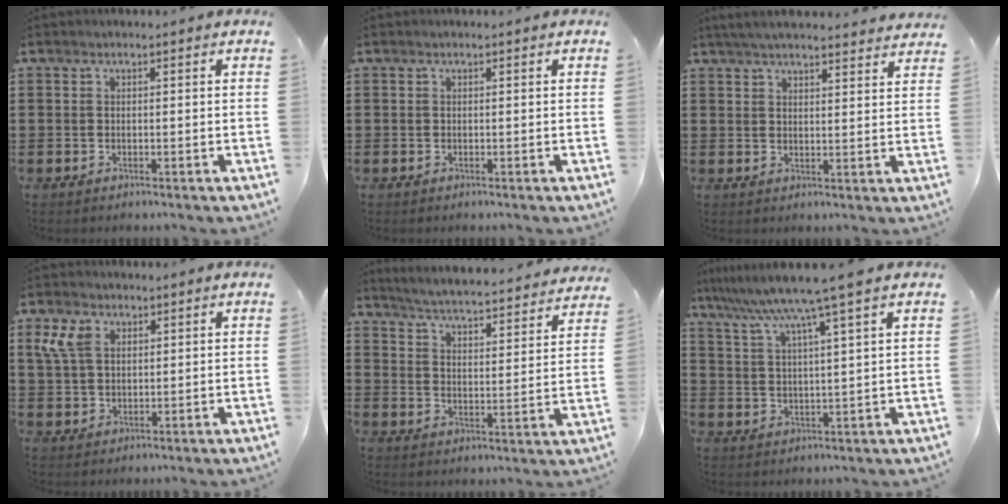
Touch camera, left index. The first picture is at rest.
{"total": 0.0}
{"total": 4.1, "force": [3.9, -0.1, 1.2], "torque": [-0.035, -0.011, 0.071]}
{"total": 5.1, "force": [2.5, 3.2, 3.1], "torque": [-0.082, 0.010, 0.043]}
{"total": 4.4, "force": [4.2, -0.6, 0.9], "torque": [-0.040, -0.037, 0.065]}
{"total": 7.6, "force": [6.0, -1.2, 4.5], "torque": [-0.109, -0.034, 0.096]}